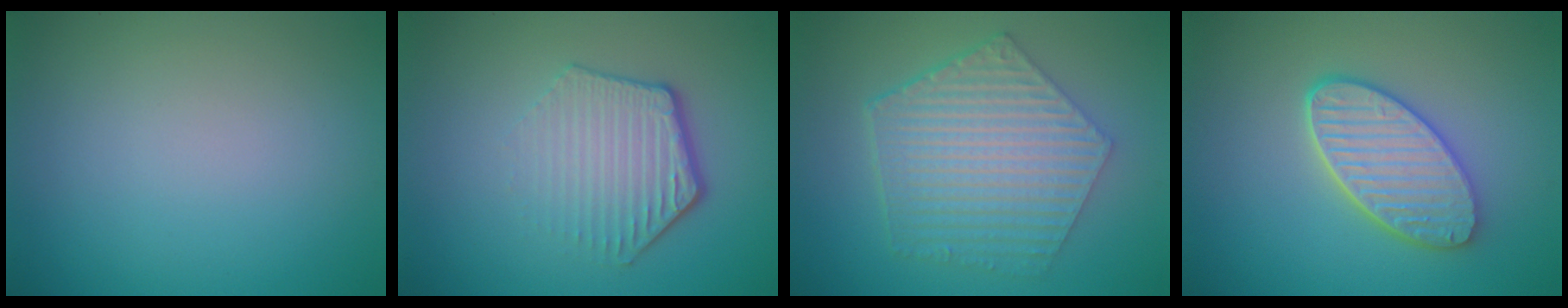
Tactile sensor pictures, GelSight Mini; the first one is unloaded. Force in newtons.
{"total": 4.1, "press": 3.2, "slide": 2.5}
{"total": 6.6, "press": 4.9, "slide": 4.4}
{"total": 5.3, "press": 4.3, "slide": 3.0}